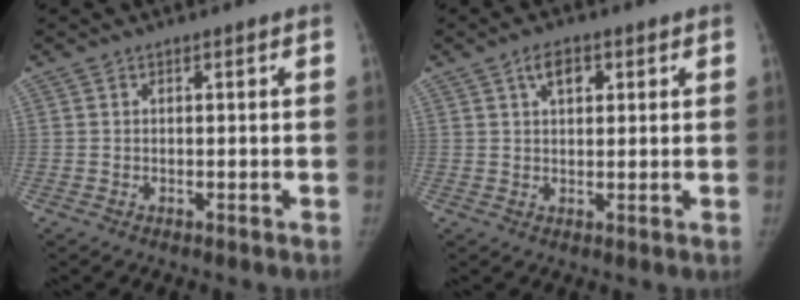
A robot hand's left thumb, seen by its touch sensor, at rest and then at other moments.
{"total": 4.1, "force": [1.9, 2.4, 2.8], "torque": [-0.035, -0.001, 0.030]}